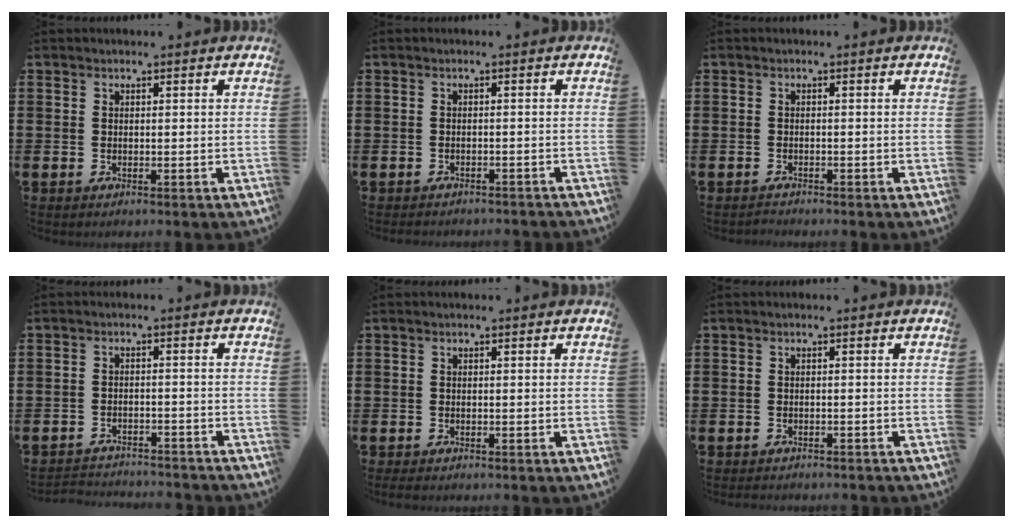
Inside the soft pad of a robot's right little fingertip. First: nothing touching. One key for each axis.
{"total": 1.0, "fx": -1.0, "fy": 0.0, "fz": -0.1, "tx": -0.001, "ty": 0.000, "tz": -0.020}
{"total": 0.6, "fx": -0.6, "fy": 0.0, "fz": -0.1, "tx": -0.001, "ty": -0.002, "tz": -0.013}
{"total": 2.4, "fx": -2.4, "fy": 0.1, "fz": -0.2, "tx": -0.003, "ty": 0.002, "tz": -0.053}
{"total": 0.6, "fx": -0.4, "fy": 0.2, "fz": 0.4, "tx": -0.009, "ty": -0.001, "tz": -0.008}
{"total": 0.8, "fx": -0.8, "fy": 0.0, "fz": 0.0, "tx": -0.002, "ty": -0.001, "tz": -0.017}